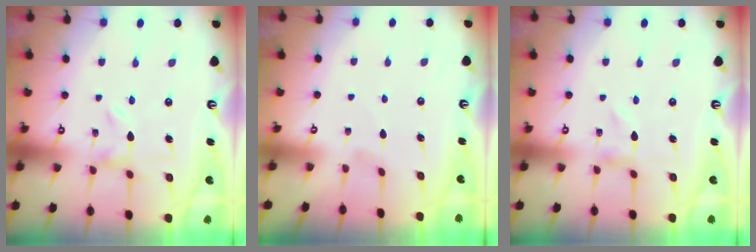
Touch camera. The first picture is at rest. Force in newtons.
{"total": 0.0}
{"total": 0.0}